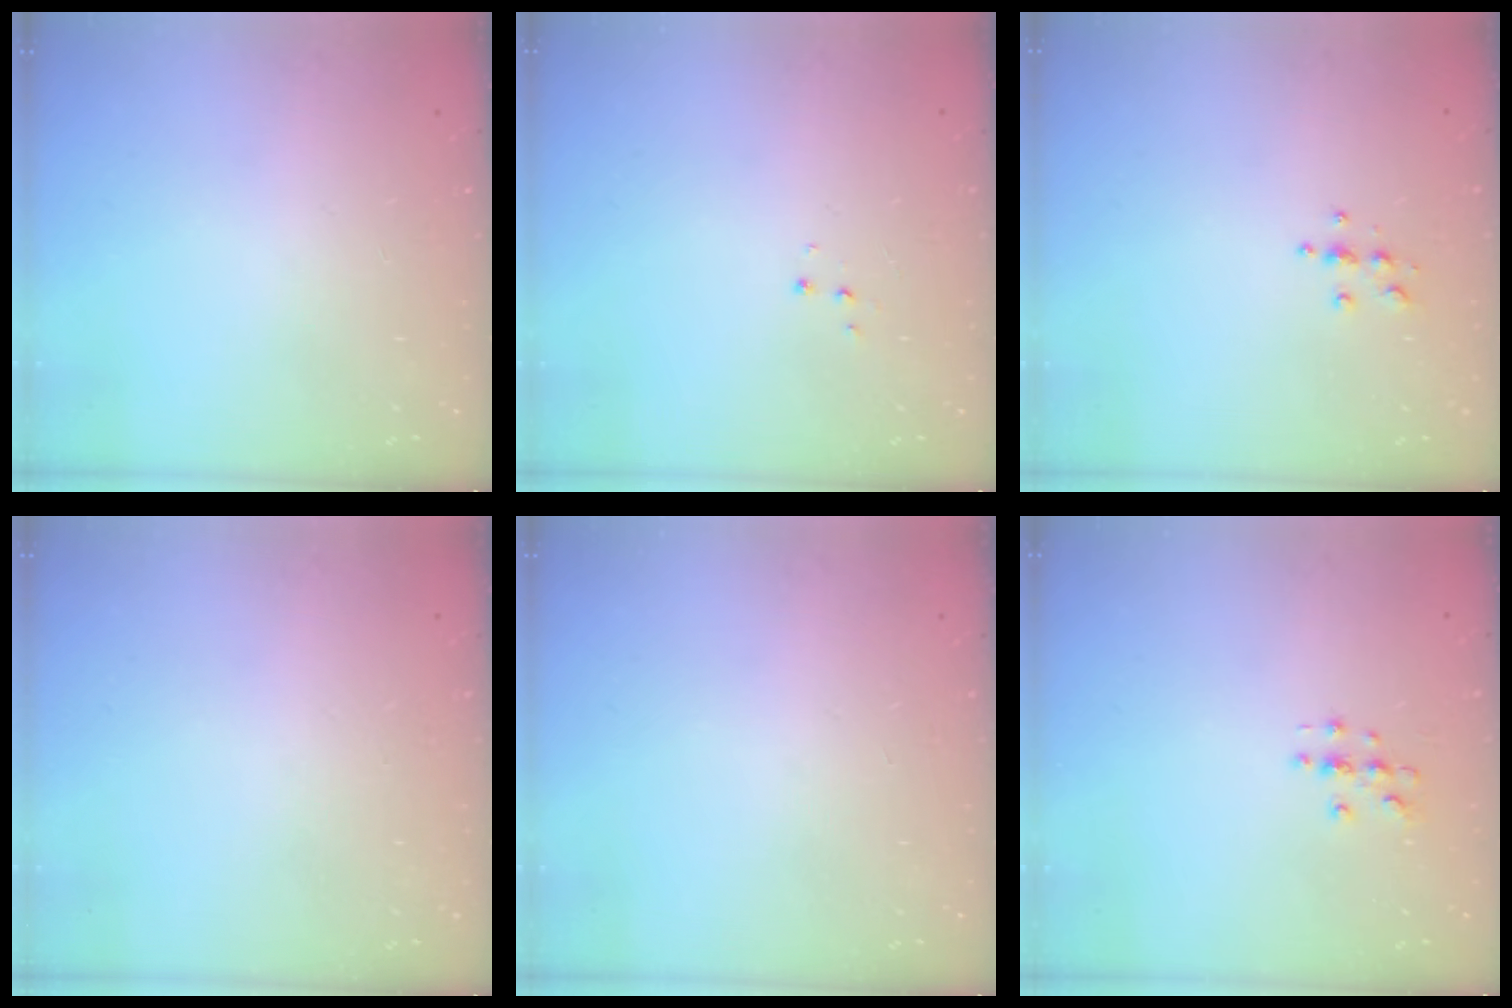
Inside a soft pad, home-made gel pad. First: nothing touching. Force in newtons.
{"total": 3.5, "press": 3.4, "slide": 0.5}
{"total": 3.9, "press": 3.9, "slide": 0.5}
{"total": 0.0}
{"total": 0.0}
{"total": 2.9, "press": 2.9, "slide": 0.3}